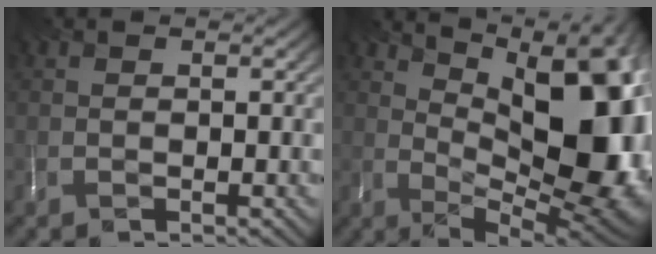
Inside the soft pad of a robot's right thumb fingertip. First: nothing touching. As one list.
[{"total": 18.1, "force": [5.9, 8.4, 14.9], "torque": [-0.199, 0.017, 0.097]}]